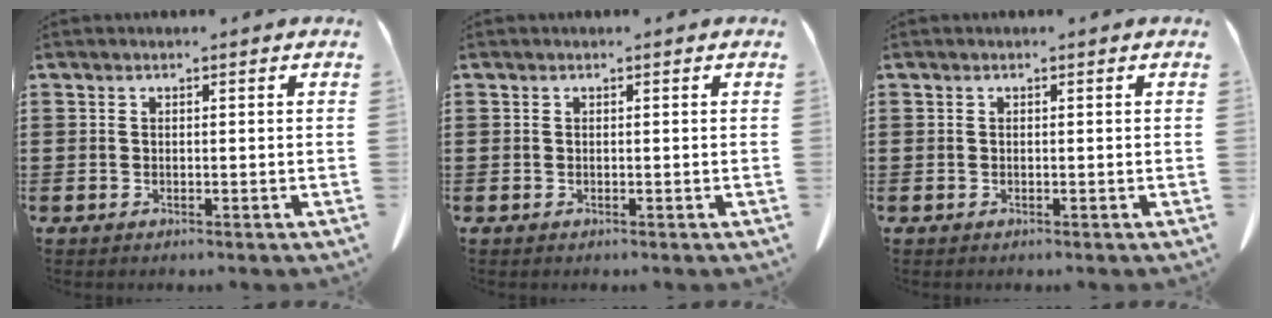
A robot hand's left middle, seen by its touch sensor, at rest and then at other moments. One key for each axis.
{"total": 0.0}
{"total": 0.0}